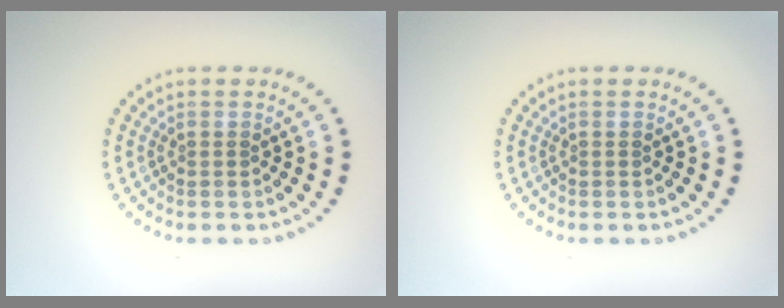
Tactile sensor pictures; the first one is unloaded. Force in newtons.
{"total": 0.0}